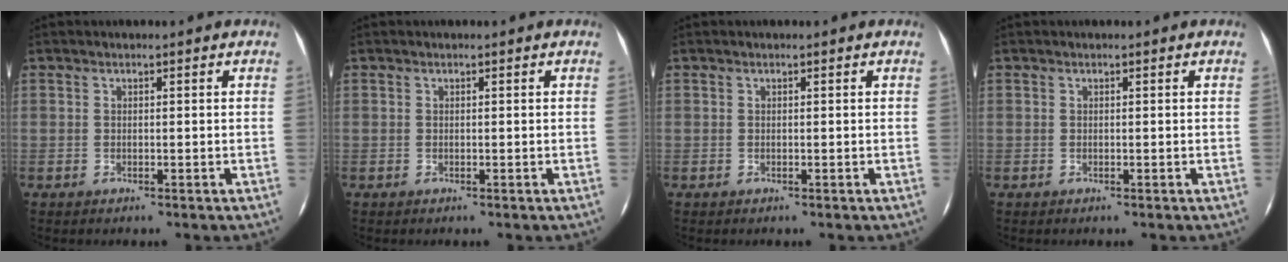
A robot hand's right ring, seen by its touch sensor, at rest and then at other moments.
{"total": 0.0}
{"total": 0.0}
{"total": 0.0}